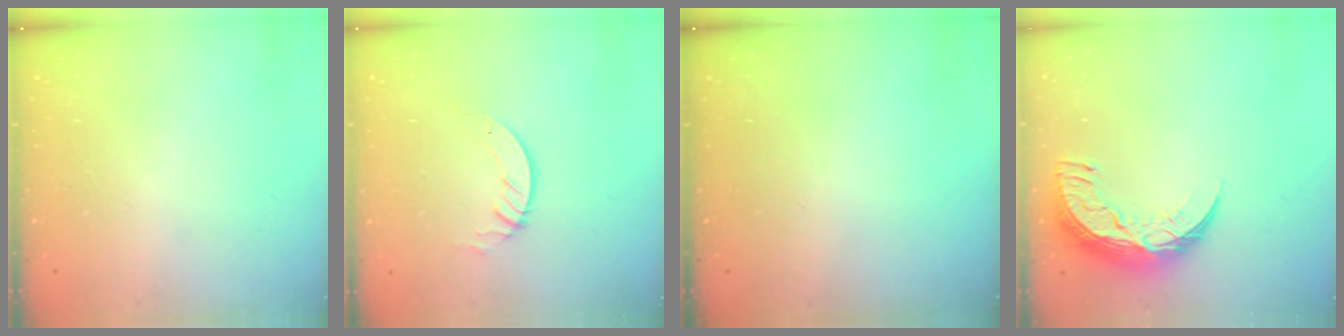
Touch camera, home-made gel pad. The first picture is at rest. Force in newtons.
{"total": 3.1, "press": 3.1, "slide": 0.2}
{"total": 0.0}
{"total": 11.9, "press": 11.9, "slide": 0.8}